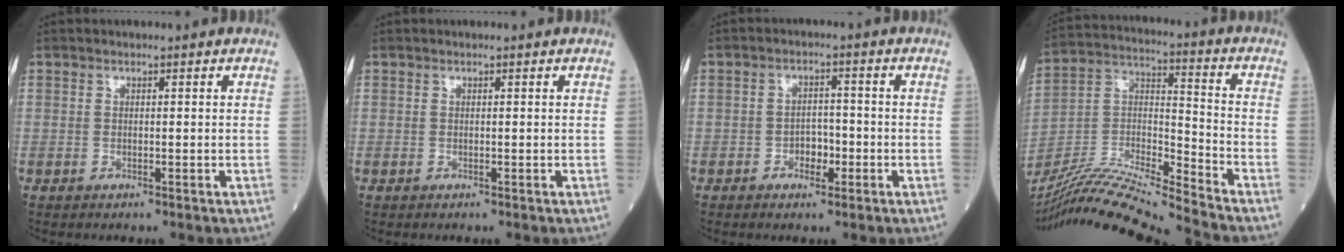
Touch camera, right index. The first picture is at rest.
{"total": 0.0}
{"total": 3.1, "force": [-1.3, 1.9, 2.1], "torque": [-0.030, 0.008, -0.021]}
{"total": 18.7, "force": [-17.4, -1.7, 6.7], "torque": [-0.131, 0.007, -0.313]}